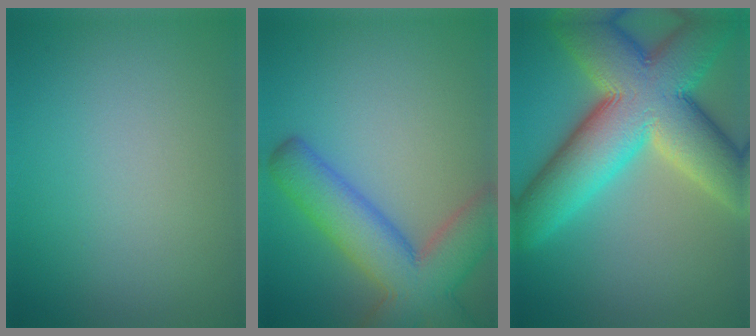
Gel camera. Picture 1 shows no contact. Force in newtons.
{"total": 8.7, "press": 8.6, "slide": 0.5}
{"total": 14.6, "press": 14.5, "slide": 0.7}